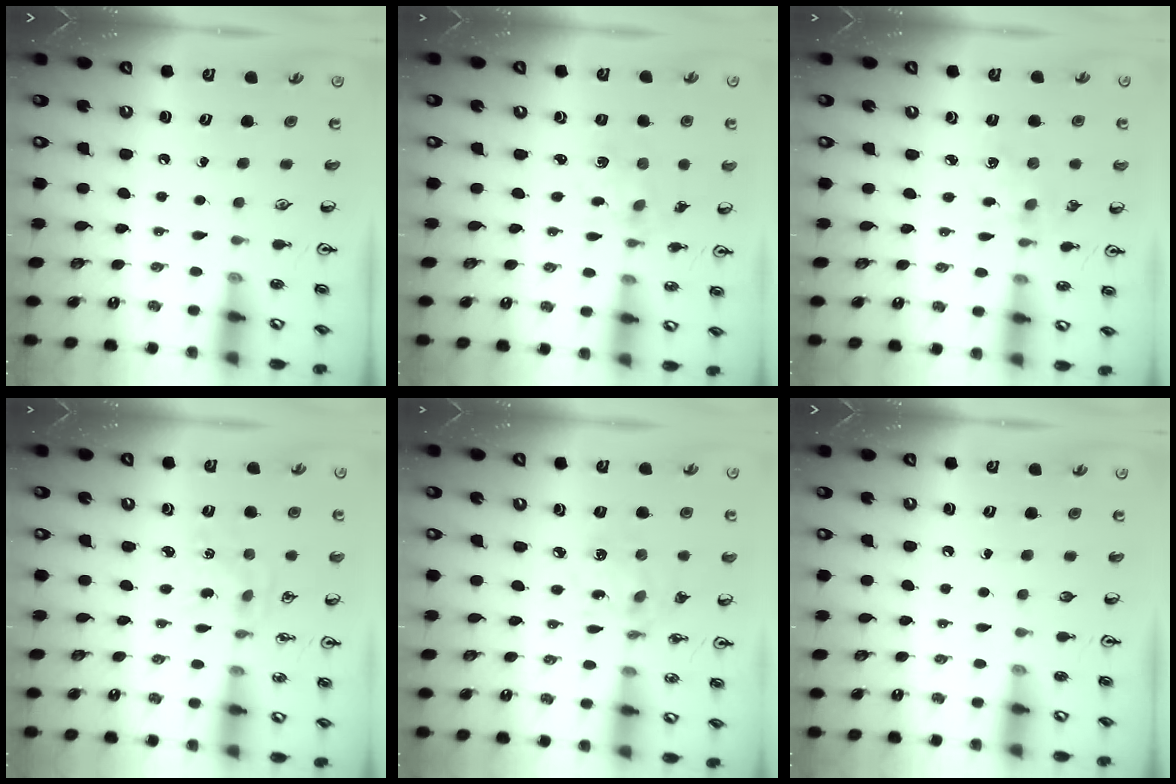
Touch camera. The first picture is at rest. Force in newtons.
{"total": 1.9, "press": 1.9, "slide": 0.5}
{"total": 2.7, "press": 2.7, "slide": 0.4}
{"total": 0.6, "press": 0.6, "slide": 0.1}
{"total": 3.7, "press": 3.4, "slide": 1.4}
{"total": 0.0}